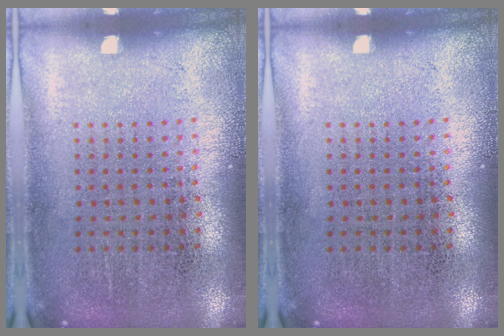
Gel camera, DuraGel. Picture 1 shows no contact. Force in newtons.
{"total": 0.0}